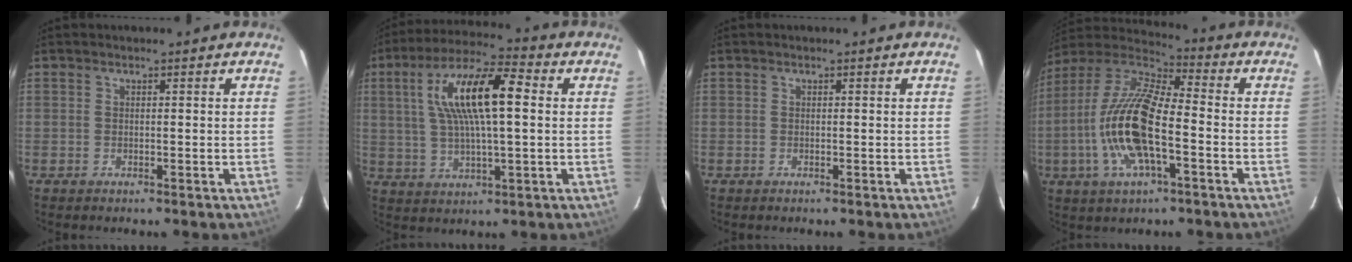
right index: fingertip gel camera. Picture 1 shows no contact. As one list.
[{"total": 14.8, "force": [3.0, 4.1, 13.9], "torque": [-0.263, 0.023, 0.052]}, {"total": 0.0}, {"total": 17.6, "force": [-4.7, 5.8, 15.9], "torque": [-0.322, -0.005, -0.098]}]